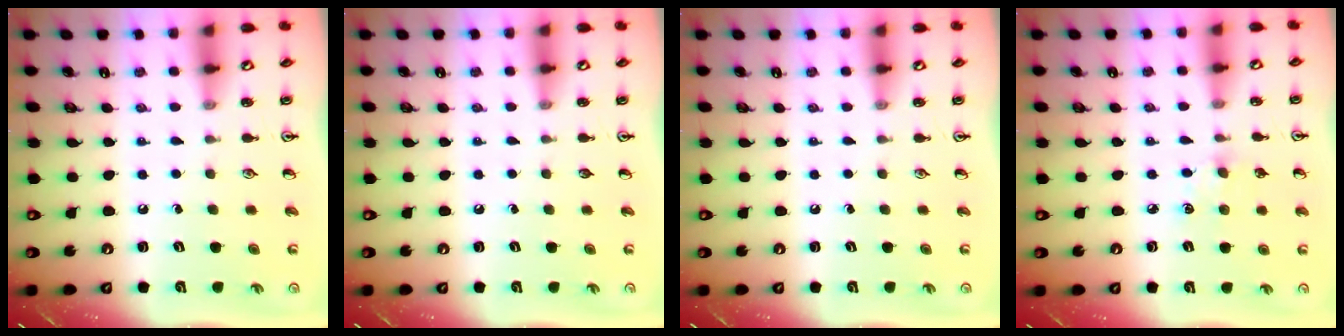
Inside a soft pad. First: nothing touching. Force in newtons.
{"total": 0.0}
{"total": 0.0}
{"total": 5.2, "press": 5.2, "slide": 0.6}